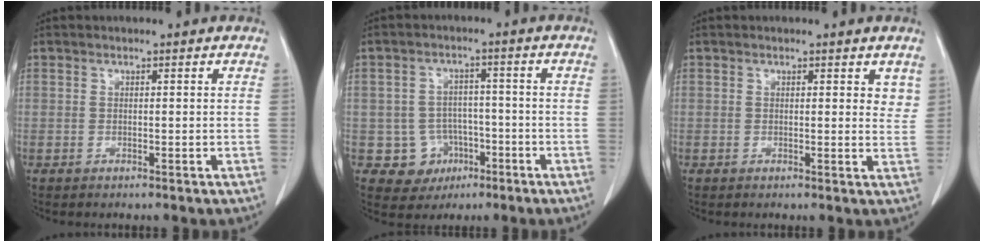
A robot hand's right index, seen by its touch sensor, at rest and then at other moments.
{"total": 6.3, "force": [-2.2, 5.9, 0.8], "torque": [-0.007, 0.013, -0.025]}
{"total": 2.3, "force": [1.6, 1.1, 1.3], "torque": [-0.003, -0.008, 0.013]}